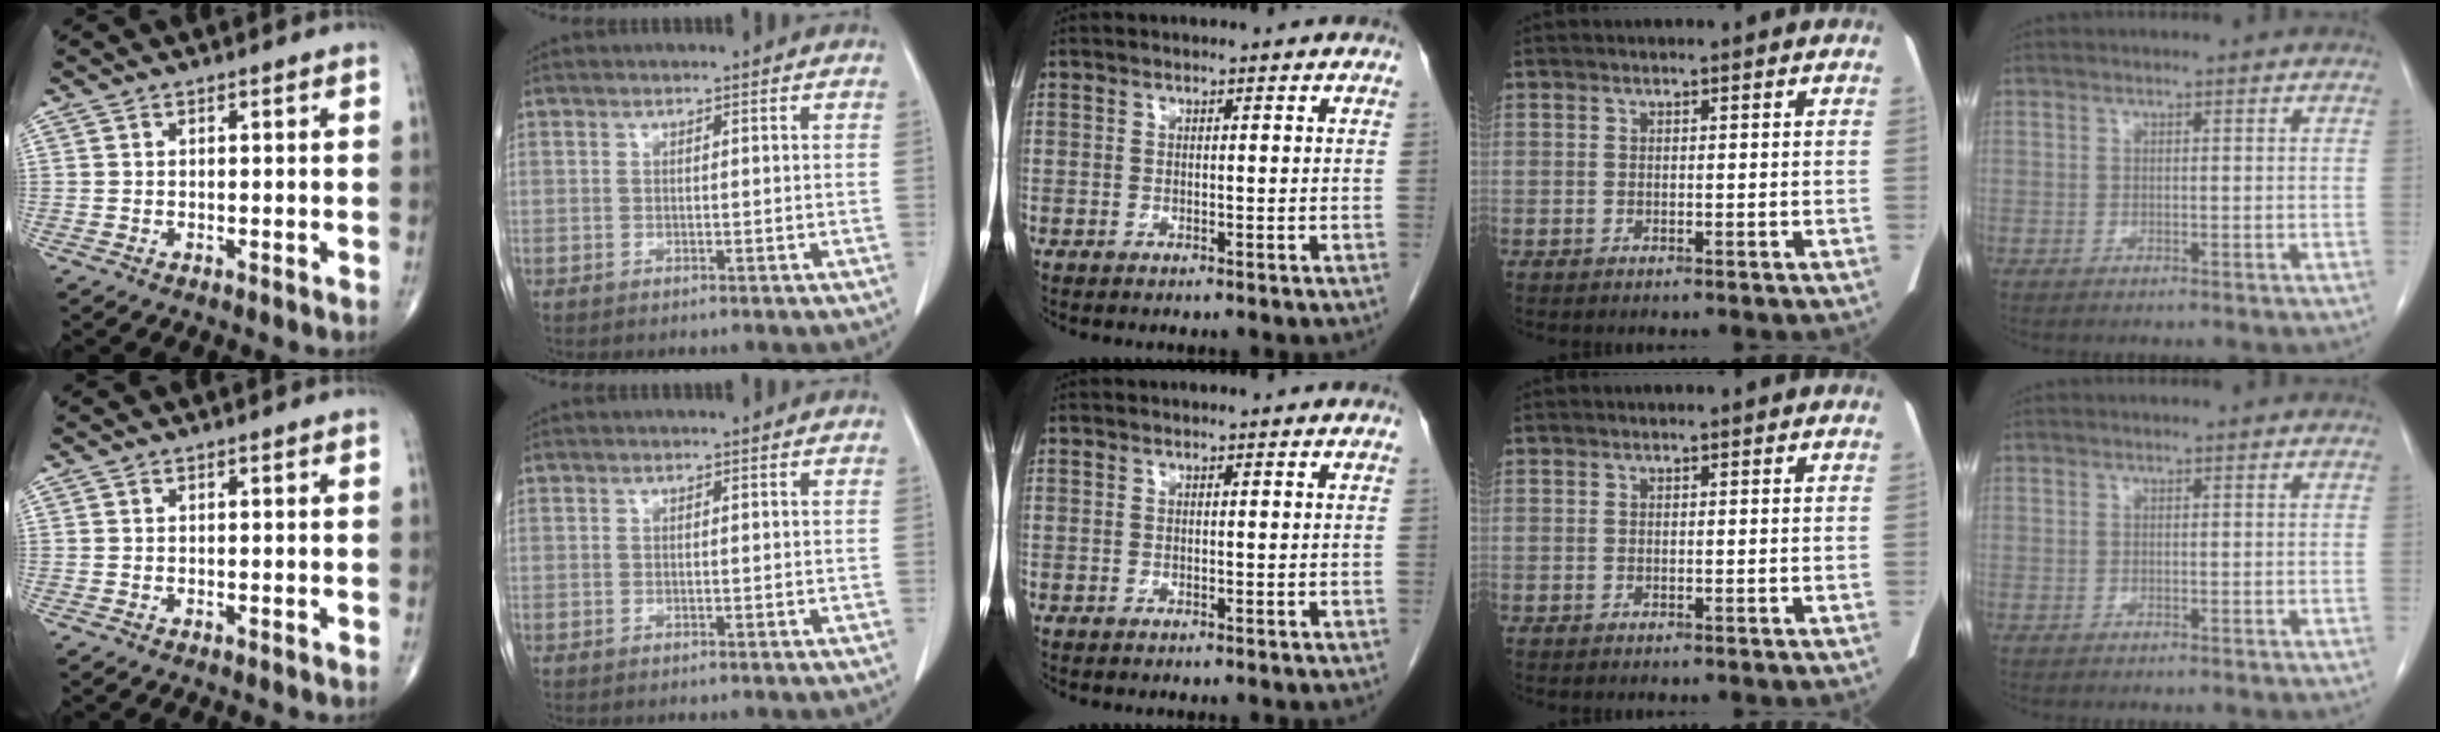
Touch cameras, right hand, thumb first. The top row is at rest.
{}